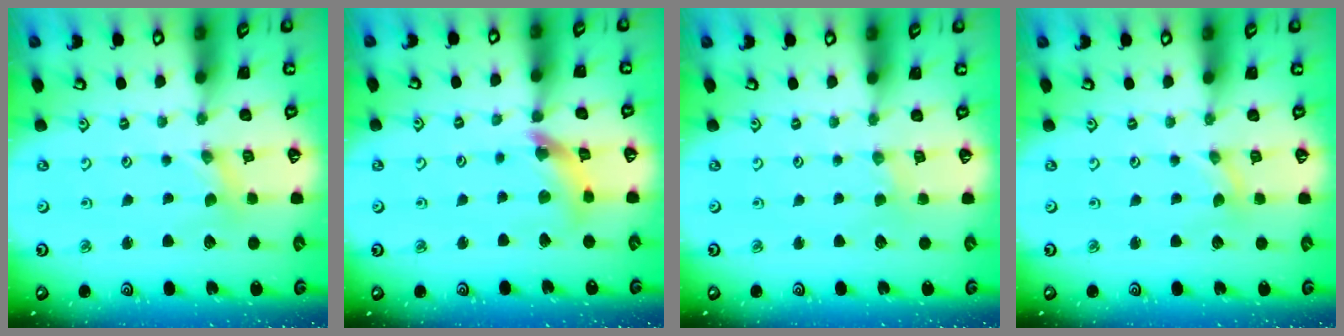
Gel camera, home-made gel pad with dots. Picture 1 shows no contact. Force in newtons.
{"total": 9.8, "press": 9.7, "slide": 0.9}
{"total": 0.9, "press": 0.9, "slide": 0.2}
{"total": 0.0}